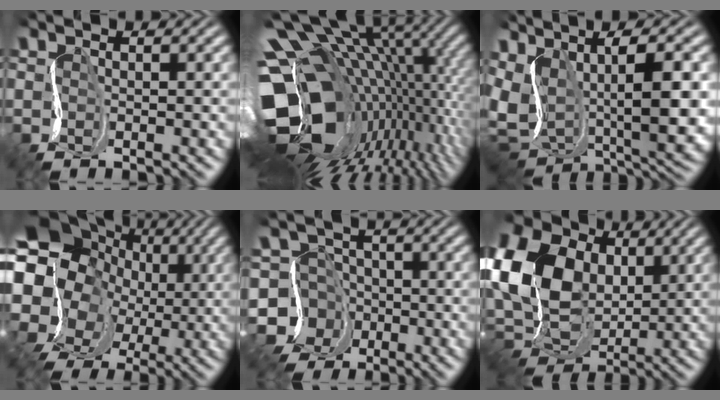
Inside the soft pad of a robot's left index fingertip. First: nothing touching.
{"total": 20.2, "force": [0.3, 13.4, 15.1], "torque": [-0.269, 0.016, 0.015]}
{"total": 10.6, "force": [1.7, 5.3, 9.0], "torque": [-0.184, -0.014, 0.041]}
{"total": 19.1, "force": [4.0, 16.7, 8.5], "torque": [-0.188, 0.035, 0.034]}
{"total": 9.3, "force": [-2.7, 8.8, 0.9], "torque": [-0.032, 0.008, -0.077]}
{"total": 15.4, "force": [3.8, 11.8, 9.2], "torque": [-0.216, 0.016, 0.070]}